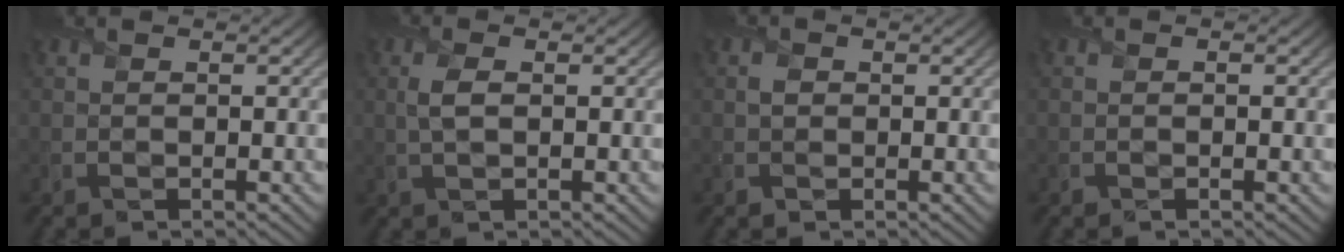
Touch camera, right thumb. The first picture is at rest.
{"total": 2.2, "force": [0.3, 0.9, 2.0], "torque": [-0.048, 0.002, 0.007]}
{"total": 1.0, "force": [0.1, 0.9, 0.3], "torque": [-0.007, -0.001, -0.001]}
{"total": 0.7, "force": [-0.1, 0.4, 0.6], "torque": [-0.009, -0.004, -0.001]}